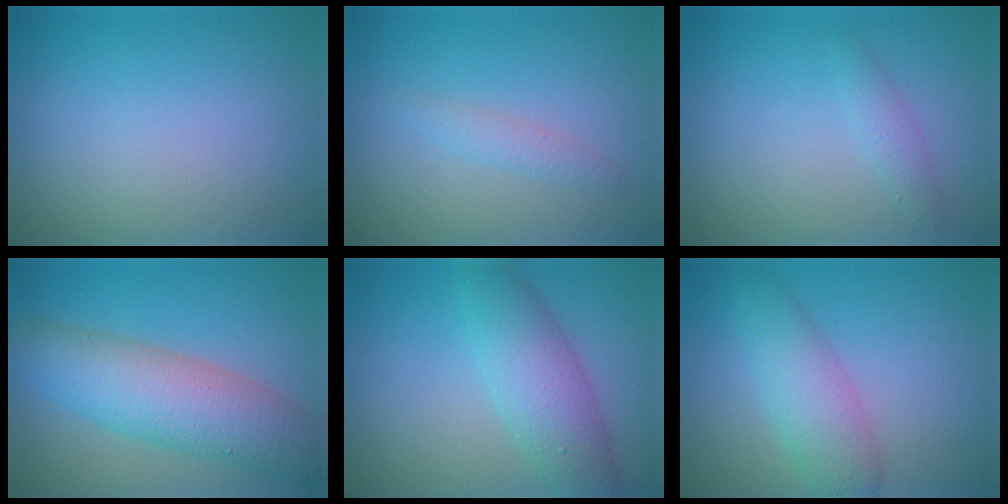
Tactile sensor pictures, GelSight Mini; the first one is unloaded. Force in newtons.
{"total": 1.3, "press": 1.3, "slide": 0.0}
{"total": 1.4, "press": 1.4, "slide": 0.0}
{"total": 7.8, "press": 7.8, "slide": 0.2}
{"total": 5.9, "press": 5.8, "slide": 0.3}
{"total": 4.3, "press": 4.2, "slide": 0.0}